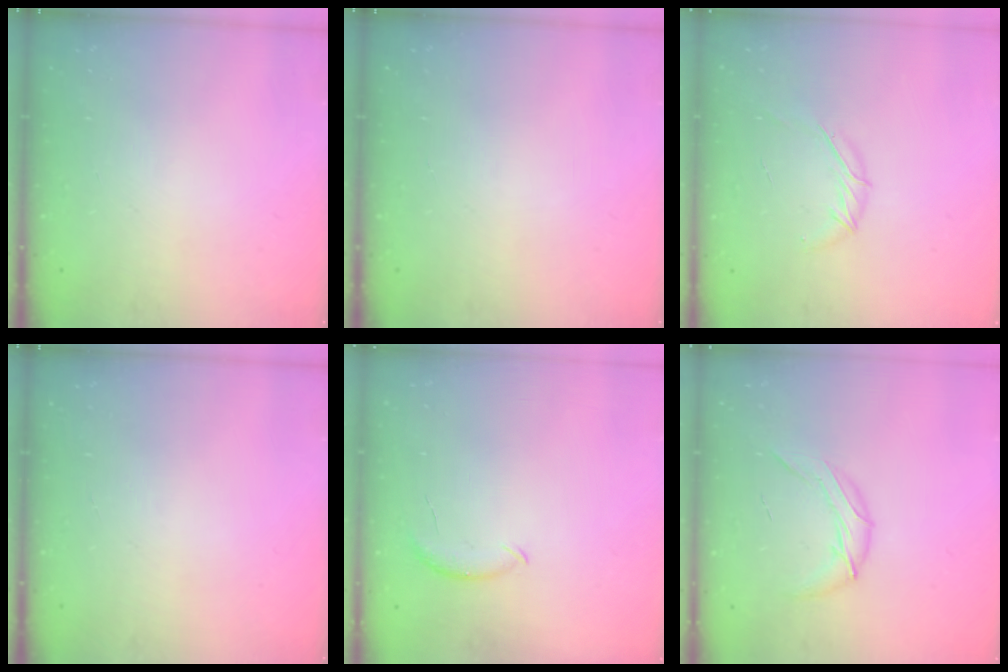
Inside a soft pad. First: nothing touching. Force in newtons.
{"total": 0.0}
{"total": 5.7, "press": 5.5, "slide": 1.4}
{"total": 0.0}
{"total": 7.1, "press": 7.0, "slide": 1.0}
{"total": 9.6, "press": 9.4, "slide": 1.9}